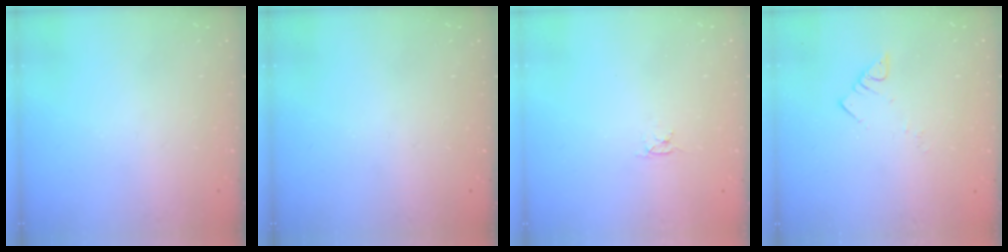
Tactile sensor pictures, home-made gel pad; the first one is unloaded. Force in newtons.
{"total": 0.0}
{"total": 2.8, "press": 2.8, "slide": 0.3}
{"total": 3.6, "press": 3.6, "slide": 0.6}